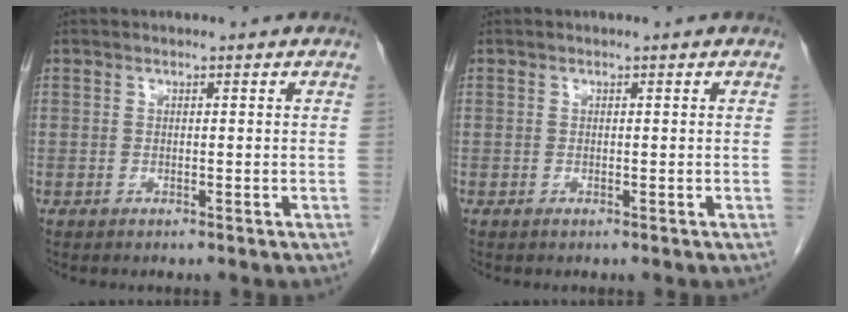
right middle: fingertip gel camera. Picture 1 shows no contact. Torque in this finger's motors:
{"motor_torque": [-0.01, 0.00, 0.00, 0.00]}